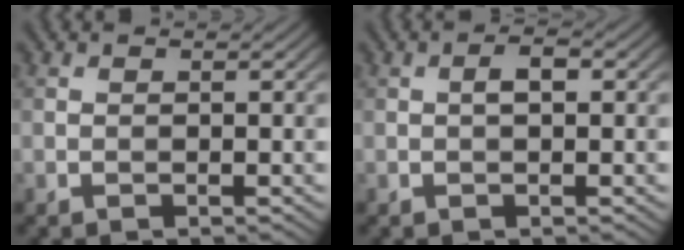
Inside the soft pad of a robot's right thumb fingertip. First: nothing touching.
{"total": 1.7, "force": [0.1, 0.7, 1.5], "torque": [-0.025, 0.006, 0.000]}